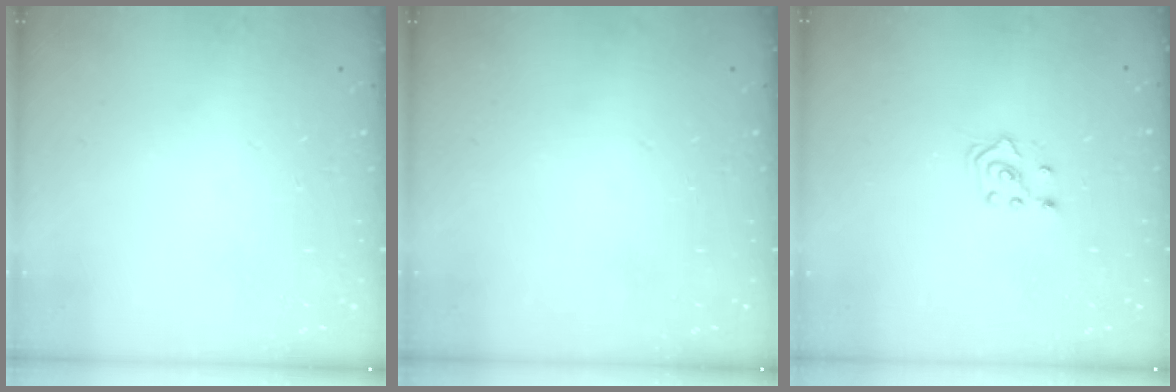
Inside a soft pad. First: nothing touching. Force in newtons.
{"total": 0.0}
{"total": 3.2, "press": 3.1, "slide": 0.9}